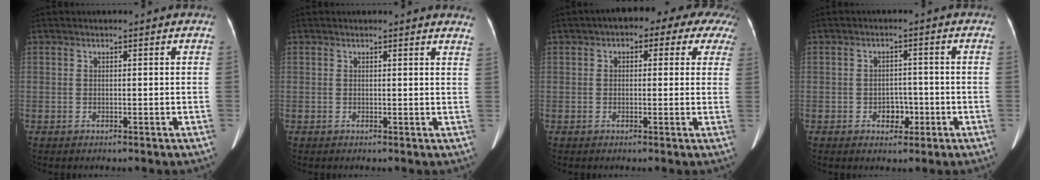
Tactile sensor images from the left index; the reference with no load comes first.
{"total": 5.2, "force": [5.1, 0.1, 1.2], "torque": [0.000, -0.035, 0.023]}
{"total": 11.4, "force": [7.0, 5.0, 7.5], "torque": [-0.080, 0.030, 0.066]}
{"total": 3.3, "force": [-1.9, 2.3, 1.6], "torque": [-0.018, -0.011, -0.026]}